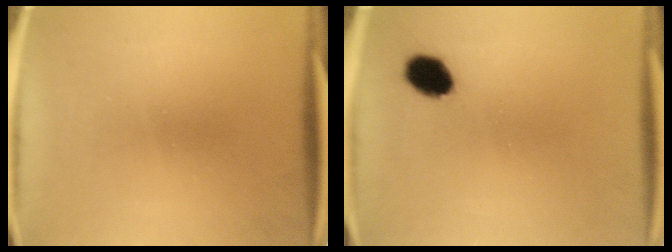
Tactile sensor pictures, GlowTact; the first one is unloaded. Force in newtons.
{"total": 6.1}